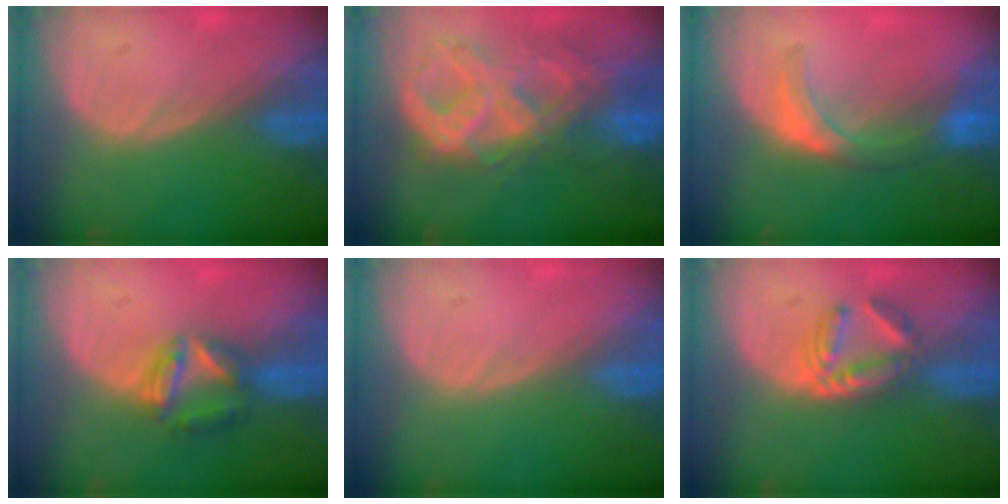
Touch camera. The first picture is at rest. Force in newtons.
{"total": 10.9, "press": 9.2, "slide": 5.7}
{"total": 5.7, "press": 5.4, "slide": 1.9}
{"total": 6.1, "press": 5.6, "slide": 2.5}
{"total": 0.0}
{"total": 5.9, "press": 5.2, "slide": 2.9}